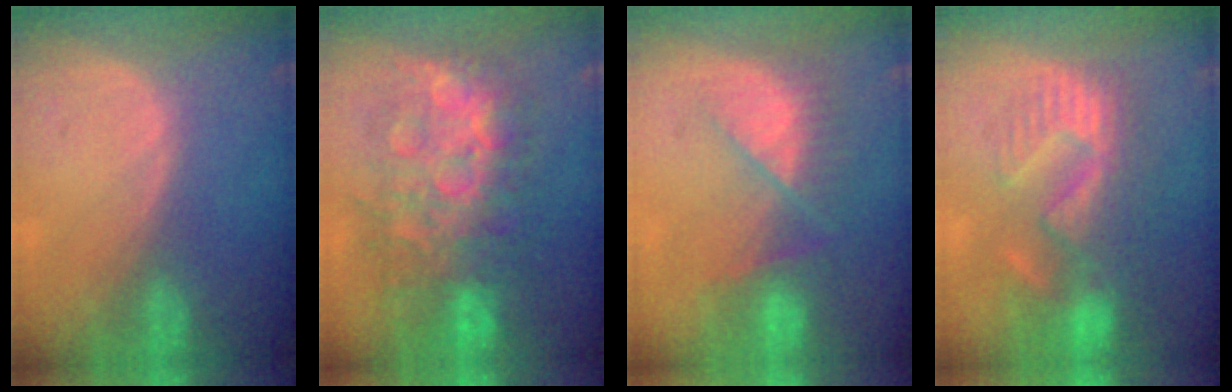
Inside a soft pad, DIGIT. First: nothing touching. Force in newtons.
{"total": 12.4, "press": 12.3, "slide": 1.2}
{"total": 7.8, "press": 7.2, "slide": 3.1}
{"total": 11.0, "press": 9.7, "slide": 5.3}